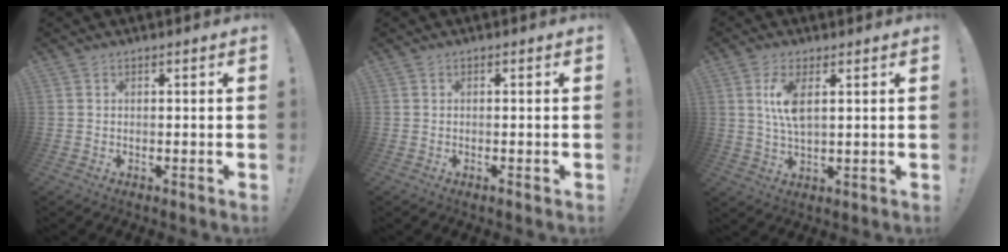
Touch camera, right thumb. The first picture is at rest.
{"total": 1.1, "force": [-0.5, 0.1, 0.9], "torque": [-0.019, 0.001, -0.009]}
{"total": 7.5, "force": [2.3, 2.9, 6.5], "torque": [-0.127, -0.010, 0.034]}